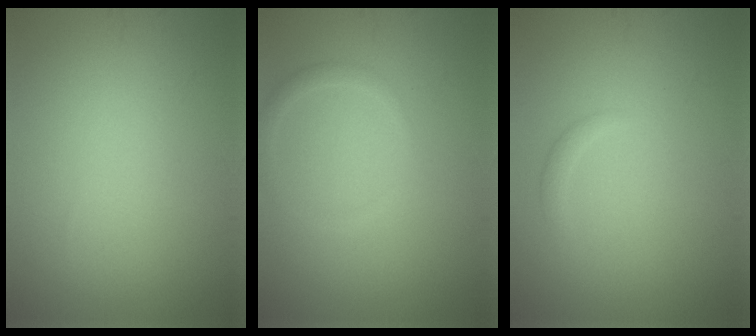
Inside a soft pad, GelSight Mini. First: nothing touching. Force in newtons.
{"total": 1.3, "press": 1.3, "slide": 0.0}
{"total": 0.8, "press": 0.8, "slide": 0.1}